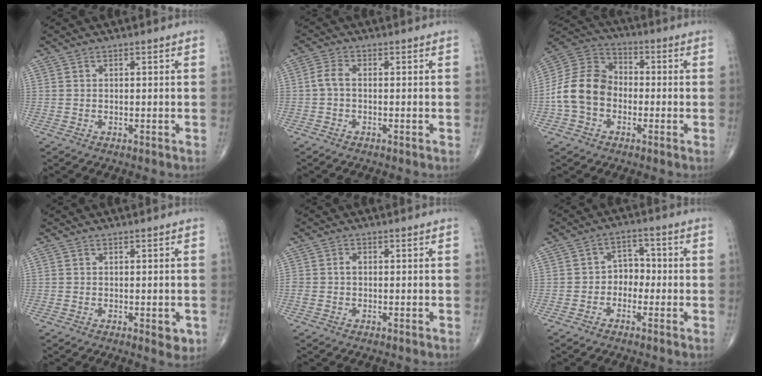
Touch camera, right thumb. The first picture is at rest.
{"total": 2.6, "force": [-0.4, 1.4, 2.2], "torque": [-0.048, 0.005, -0.014]}
{"total": 12.6, "force": [-2.4, 9.7, 7.6], "torque": [-0.136, 0.039, -0.057]}
{"total": 3.0, "force": [-0.8, 1.4, 2.6], "torque": [-0.018, -0.005, -0.007]}
{"total": 1.7, "force": [-0.1, 1.2, 1.2], "torque": [-0.026, 0.006, -0.003]}
{"total": 4.5, "force": [-1.3, 3.7, 2.3], "torque": [-0.005, 0.023, -0.034]}